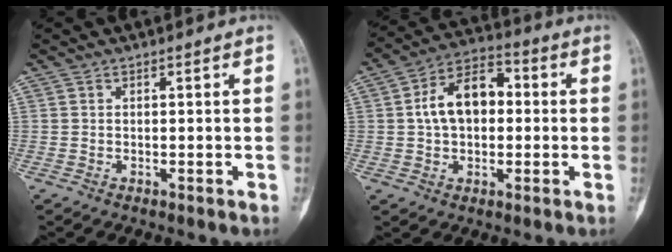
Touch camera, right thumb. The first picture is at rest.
{"total": 11.6, "force": [0.9, 7.8, 8.6], "torque": [-0.127, 0.030, 0.007]}